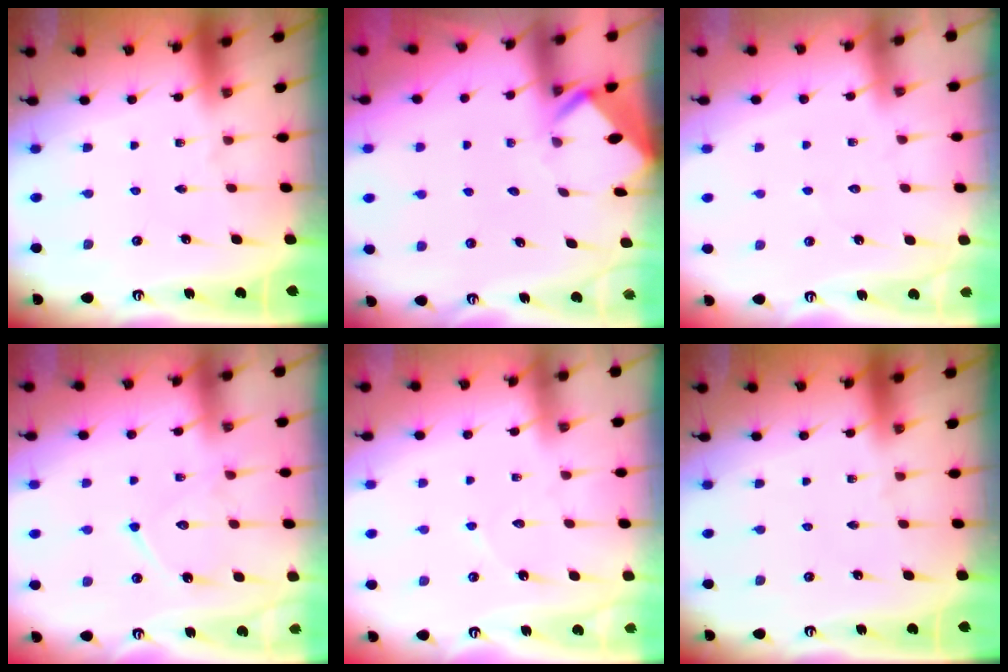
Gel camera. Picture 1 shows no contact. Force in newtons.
{"total": 3.9, "press": 3.9, "slide": 0.3}
{"total": 2.9, "press": 2.9, "slide": 0.3}
{"total": 11.8, "press": 11.7, "slide": 1.0}
{"total": 3.2, "press": 3.2, "slide": 0.3}
{"total": 0.0}